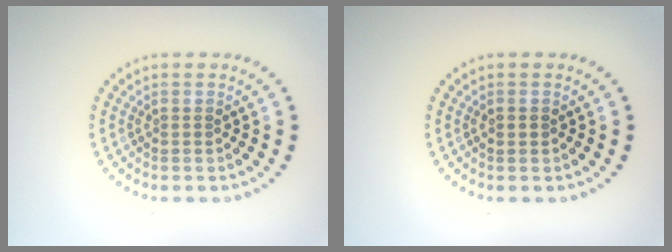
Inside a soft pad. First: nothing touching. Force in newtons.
{"total": 1.1, "press": 1.1, "slide": 0.1}